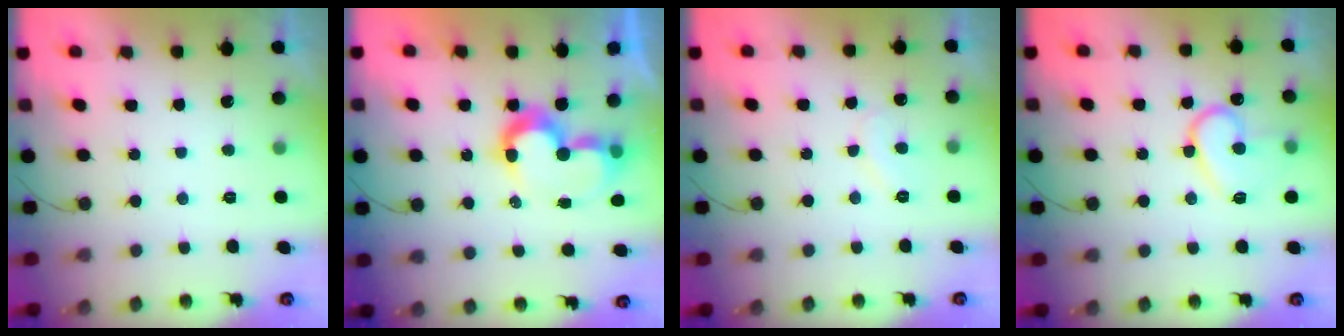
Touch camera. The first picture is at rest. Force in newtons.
{"total": 9.8, "press": 9.4, "slide": 2.9}
{"total": 7.7, "press": 7.7, "slide": 0.6}
{"total": 13.7, "press": 13.6, "slide": 1.5}